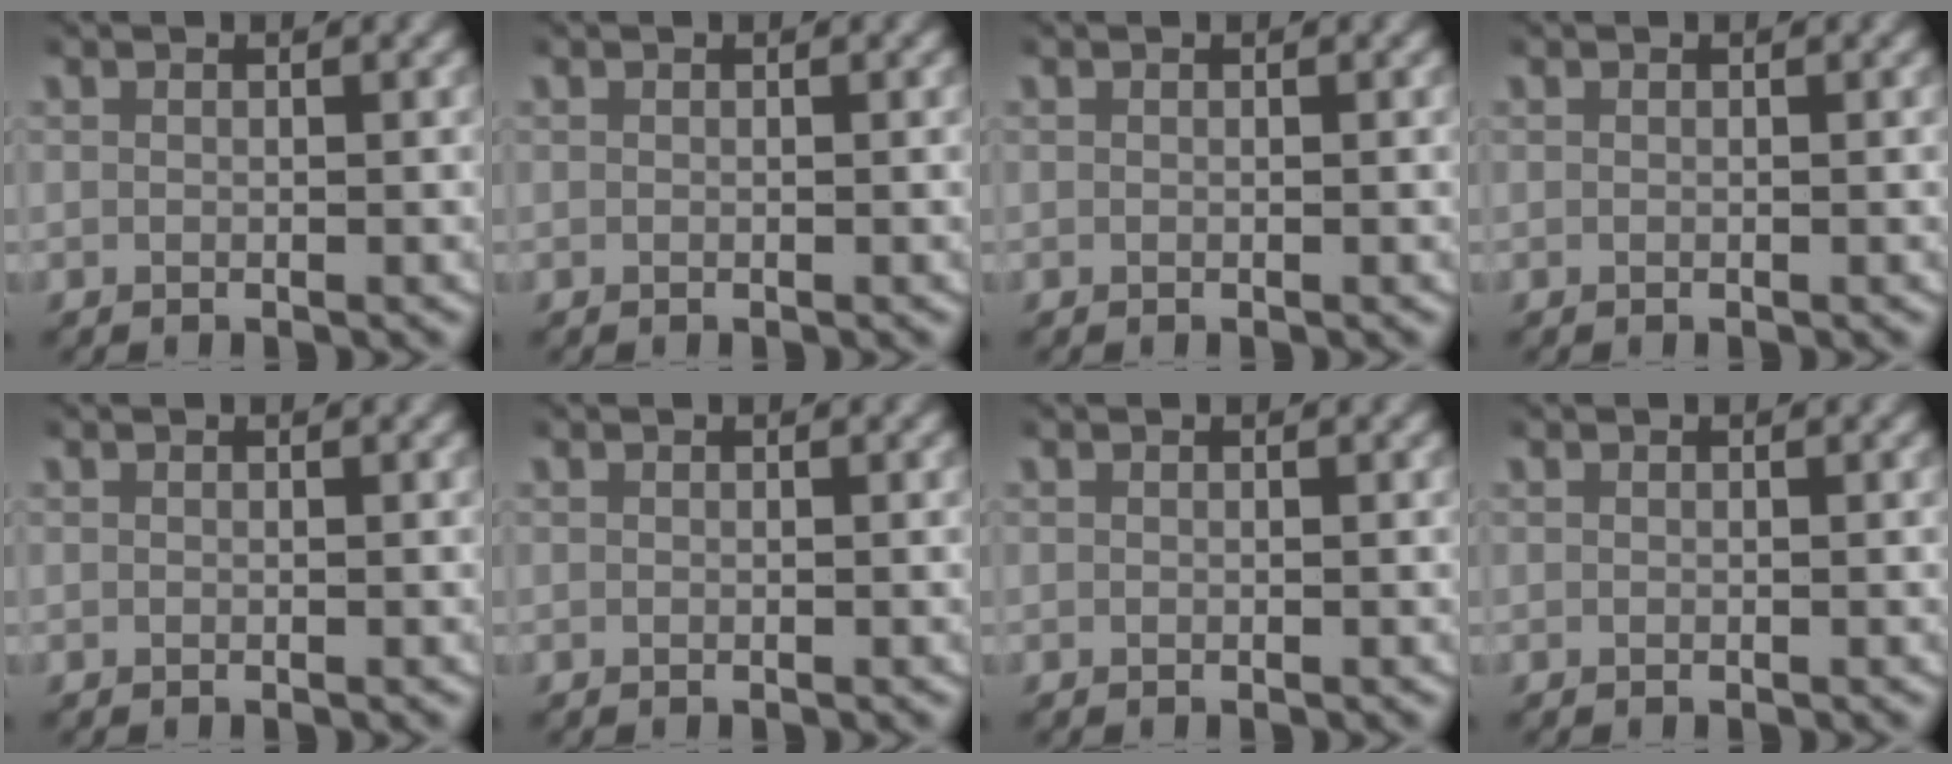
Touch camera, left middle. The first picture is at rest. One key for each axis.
{"total": 0.0}
{"total": 0.0}
{"total": 0.0}
{"total": 0.0}
{"total": 0.0}
{"total": 0.0}
{"total": 0.0}